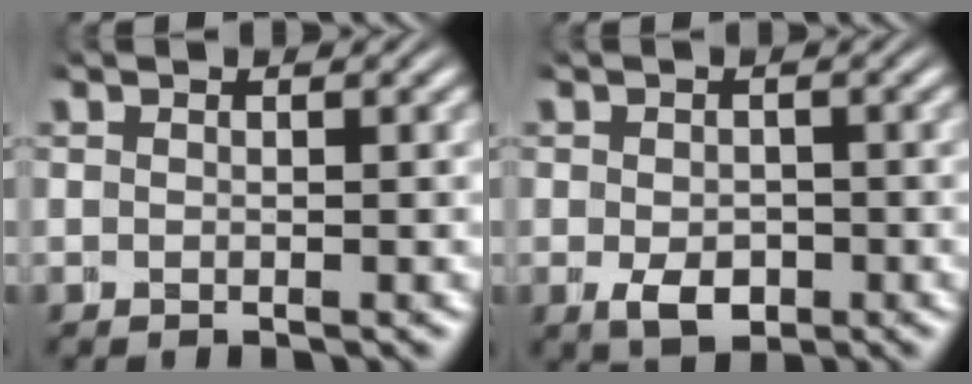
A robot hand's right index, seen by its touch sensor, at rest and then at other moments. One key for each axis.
{"total": 2.7, "fx": -1.0, "fy": 1.8, "fz": 1.7, "tx": -0.029, "ty": -0.025, "tz": -0.004}